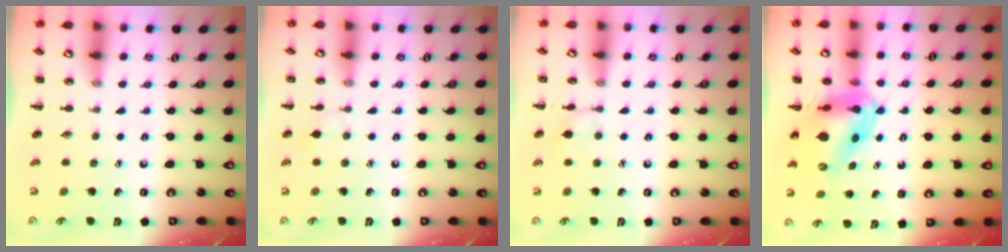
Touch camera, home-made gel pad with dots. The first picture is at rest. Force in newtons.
{"total": 4.7, "press": 4.4, "slide": 1.6}
{"total": 7.1, "press": 6.8, "slide": 2.1}
{"total": 12.5, "press": 11.8, "slide": 3.9}